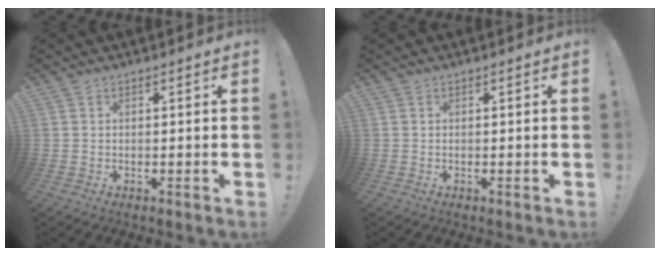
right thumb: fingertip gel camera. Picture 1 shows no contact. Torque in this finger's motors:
{"motor_torque": [0.00, 0.00, 0.00, 0.00, 0.00]}